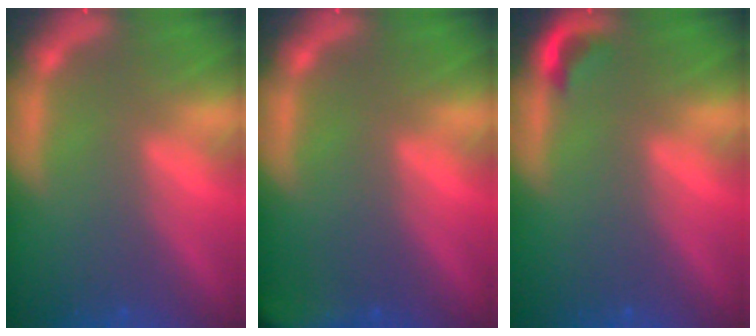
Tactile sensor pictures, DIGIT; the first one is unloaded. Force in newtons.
{"total": 5.4}
{"total": 1.4}